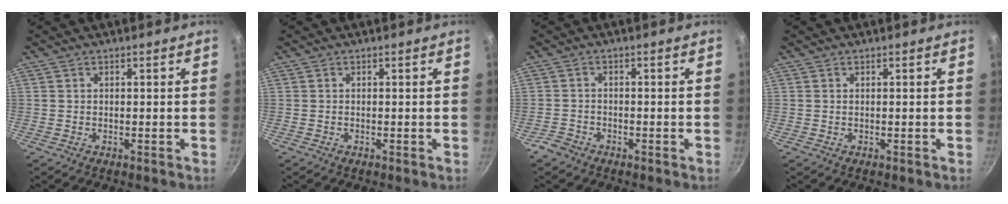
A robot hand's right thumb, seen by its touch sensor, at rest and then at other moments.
{"total": 0.0}
{"total": 2.4, "force": [-1.9, 1.3, 0.5], "torque": [-0.011, 0.019, -0.035]}
{"total": 0.0}